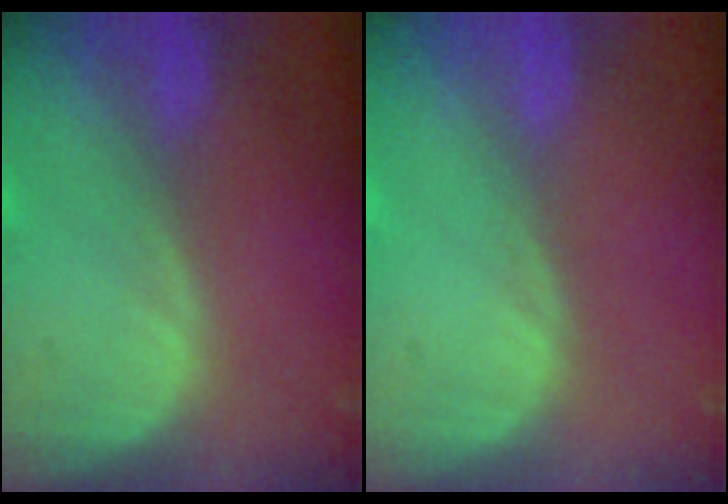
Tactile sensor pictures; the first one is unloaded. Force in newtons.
{"total": 0.0}